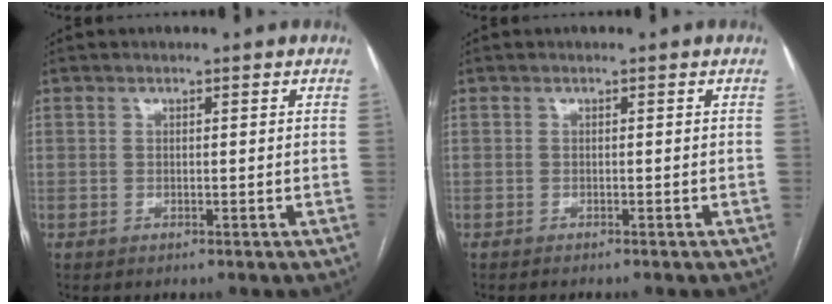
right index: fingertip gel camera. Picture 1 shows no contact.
{"total": 2.5, "force": [-2.3, 0.1, 1.2], "torque": [-0.015, -0.002, -0.027]}